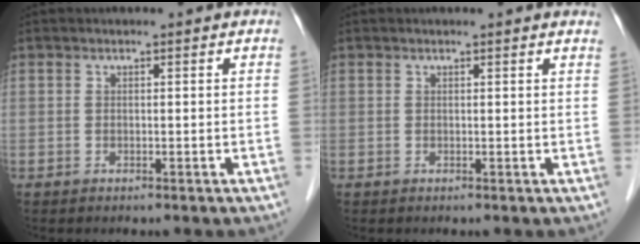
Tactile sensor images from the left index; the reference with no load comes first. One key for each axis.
{"total": 0.9, "fx": 0.8, "fy": -0.1, "fz": 0.4, "tx": -0.017, "ty": -0.003, "tz": 0.007}